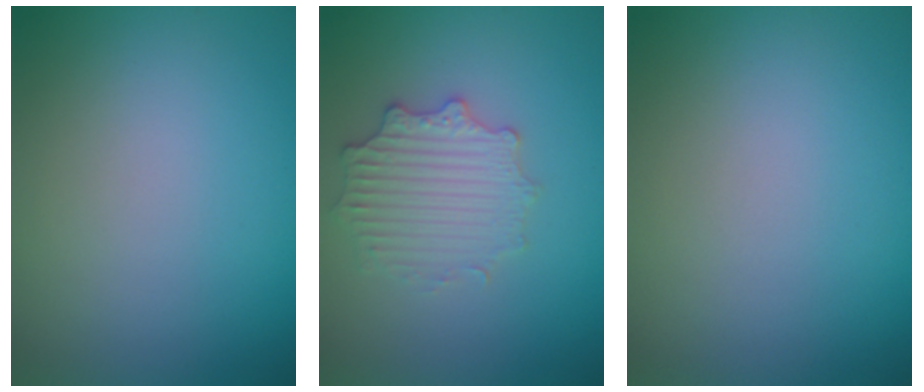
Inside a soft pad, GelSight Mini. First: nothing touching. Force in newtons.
{"total": 2.9, "press": 2.9, "slide": 0.2}
{"total": 0.0}